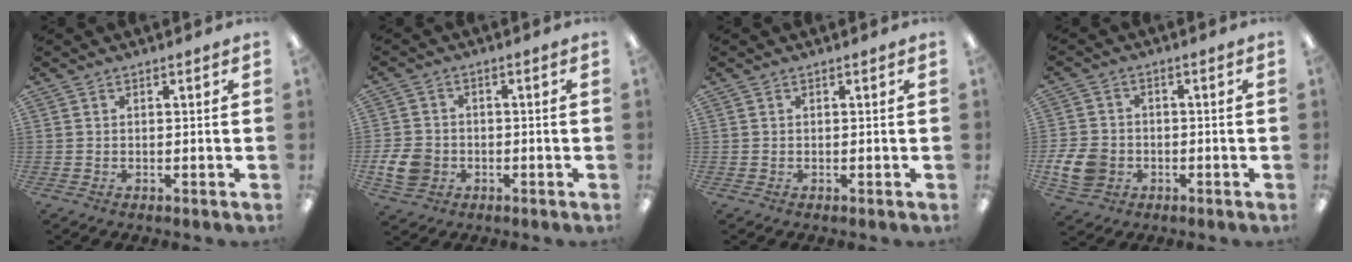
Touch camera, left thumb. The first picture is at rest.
{"total": 7.0, "force": [-1.9, 5.7, 3.5], "torque": [-0.083, 0.006, -0.037]}
{"total": 0.0}
{"total": 8.1, "force": [-2.3, 6.6, 4.2], "torque": [-0.101, 0.011, -0.045]}